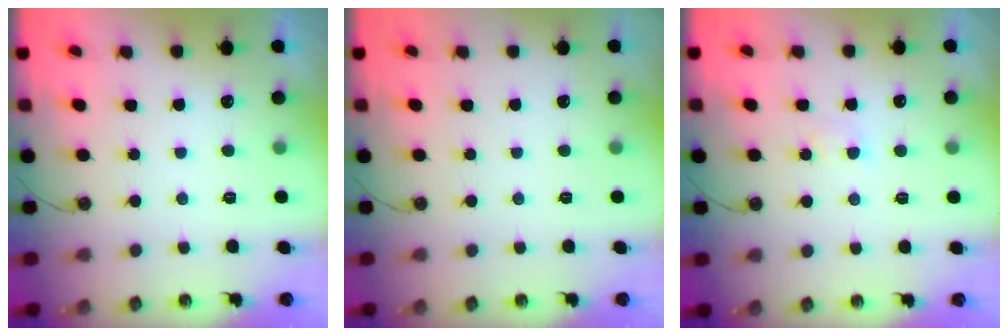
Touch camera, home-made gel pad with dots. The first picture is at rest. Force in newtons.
{"total": 0.0}
{"total": 2.8, "press": 2.7, "slide": 0.5}